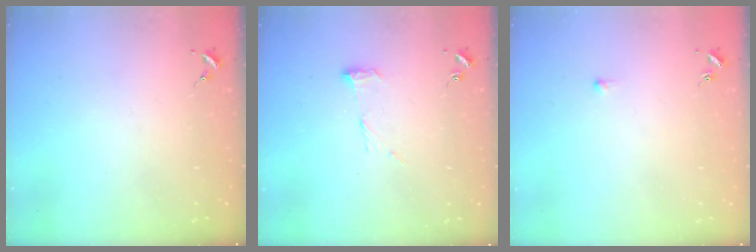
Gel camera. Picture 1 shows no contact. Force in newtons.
{"total": 8.1, "press": 8.1, "slide": 0.2}
{"total": 2.7, "press": 2.7, "slide": 0.6}